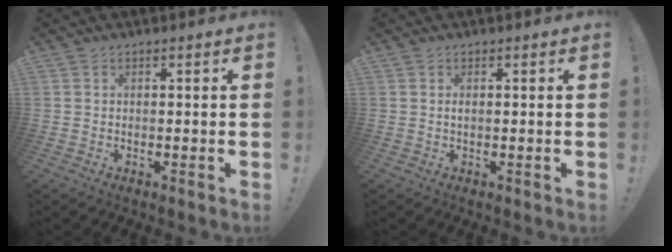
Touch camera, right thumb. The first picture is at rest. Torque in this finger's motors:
{"motor_torque": [0.11, -0.02, 0.25, -0.05, 0.00]}